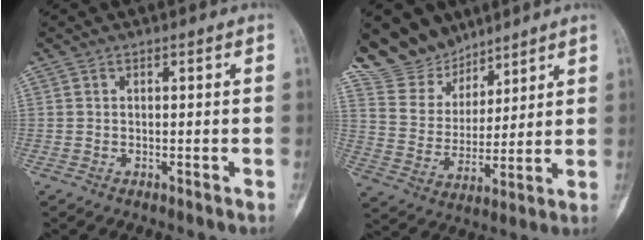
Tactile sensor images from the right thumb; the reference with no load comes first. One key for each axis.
{"total": 12.6, "fx": 10.6, "fy": 6.6, "fz": 1.8, "tx": -0.003, "ty": -0.058, "tz": 0.209}